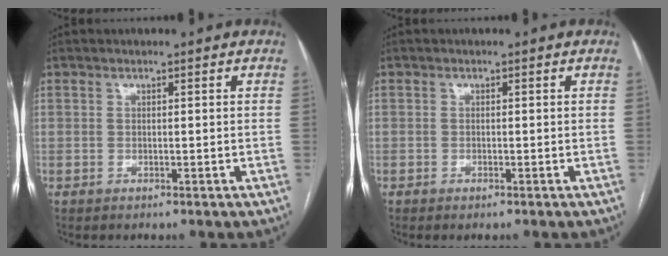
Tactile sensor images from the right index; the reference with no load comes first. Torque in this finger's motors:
{"motor_torque": [0.56, -0.53, -0.04, -0.04]}